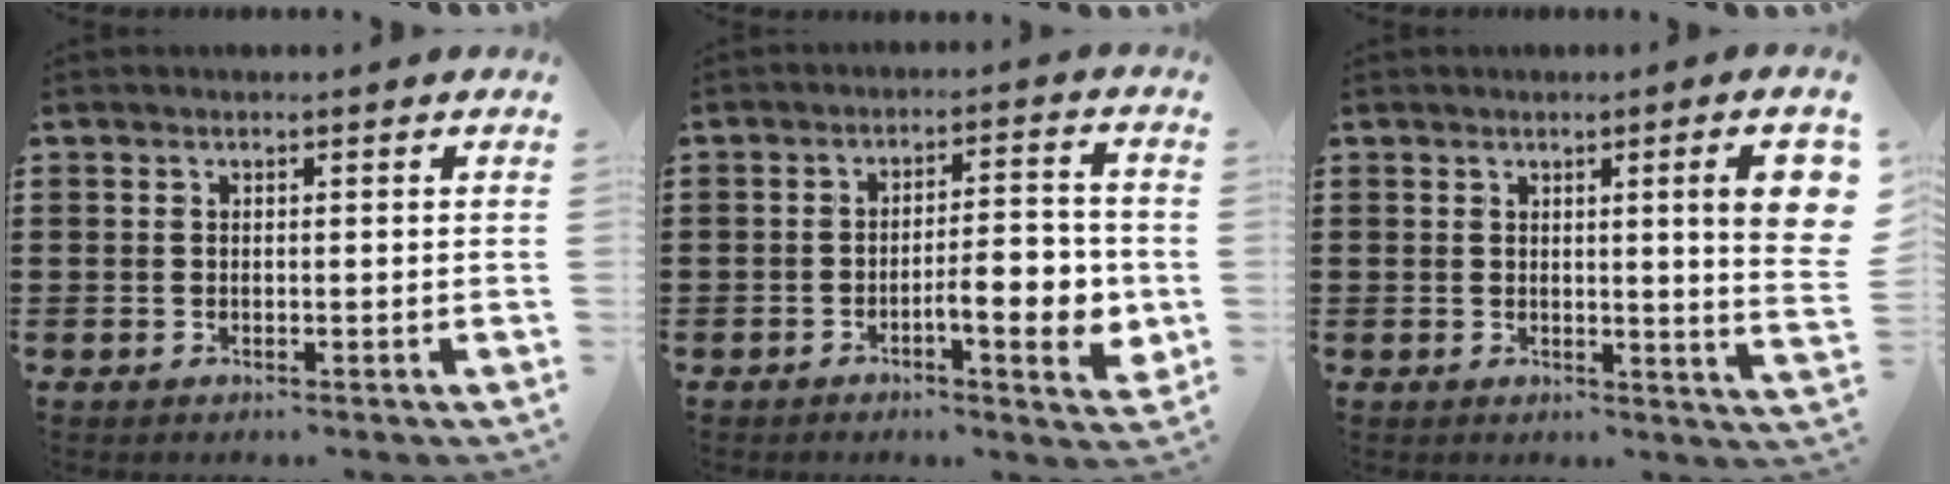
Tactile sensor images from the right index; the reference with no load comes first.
{"total": 7.9, "force": [-2.3, 2.3, 7.2], "torque": [-0.092, -0.005, -0.041]}
{"total": 7.0, "force": [2.0, 0.3, 6.7], "torque": [-0.091, -0.014, 0.024]}